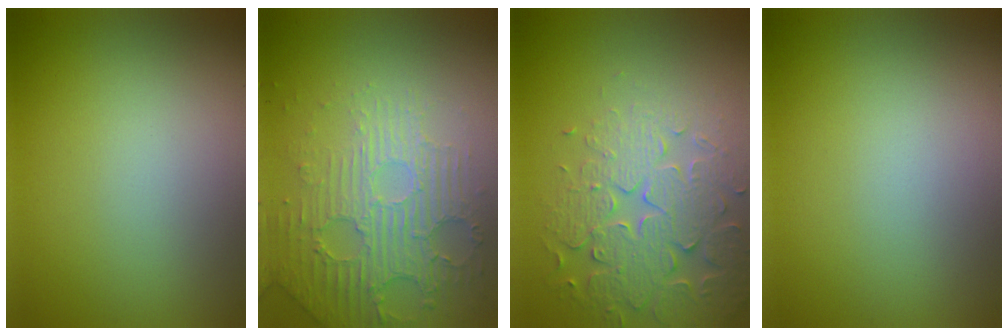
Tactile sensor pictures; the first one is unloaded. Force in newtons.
{"total": 5.9, "press": 3.8, "slide": 4.5}
{"total": 5.1, "press": 5.0, "slide": 1.0}
{"total": 0.0}